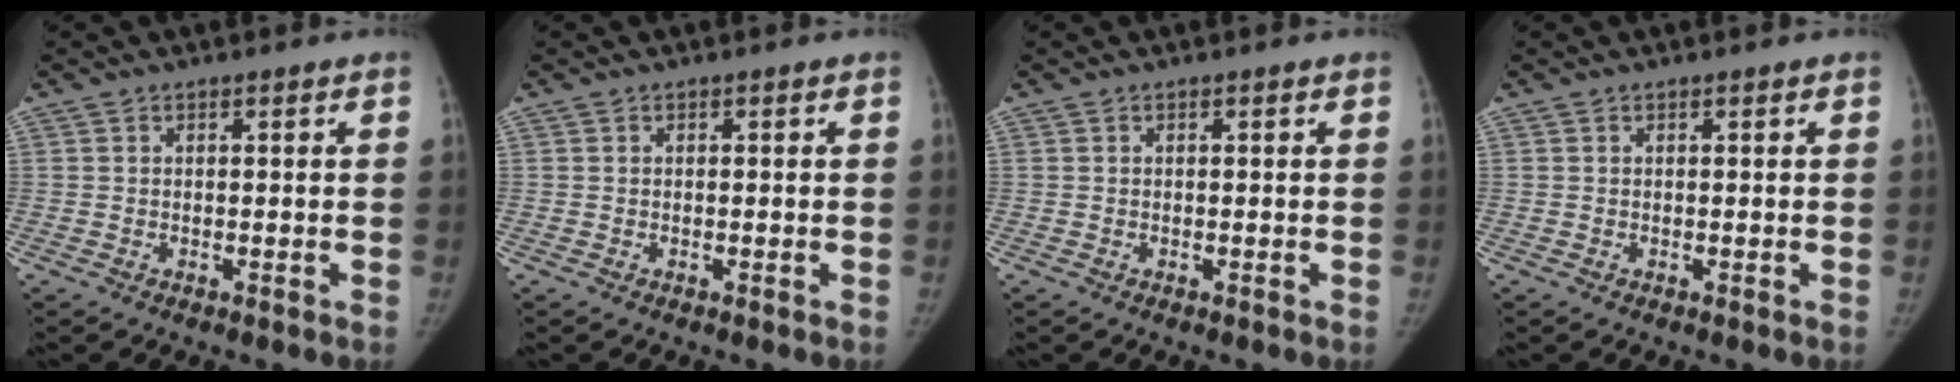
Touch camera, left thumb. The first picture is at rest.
{"total": 0.0}
{"total": 0.0}
{"total": 0.0}